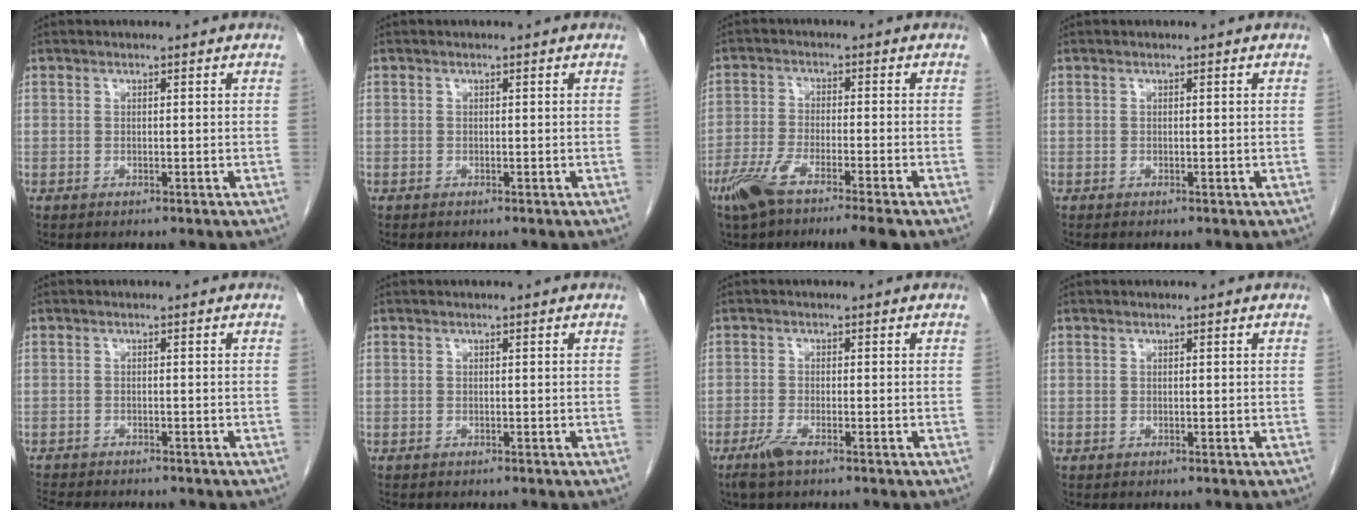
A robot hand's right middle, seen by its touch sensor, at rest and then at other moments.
{"total": 0.0}
{"total": 9.2, "force": [-6.3, 0.5, 6.7], "torque": [-0.122, -0.018, -0.107]}
{"total": 0.0}
{"total": 6.7, "force": [-6.1, 1.4, 2.6], "torque": [-0.040, -0.008, -0.091]}
{"total": 0.6, "force": [-0.5, 0.1, 0.2], "torque": [-0.004, 0.000, -0.009]}
{"total": 2.7, "force": [-1.8, 0.2, 1.9], "torque": [-0.048, -0.007, -0.039]}
{"total": 0.0}